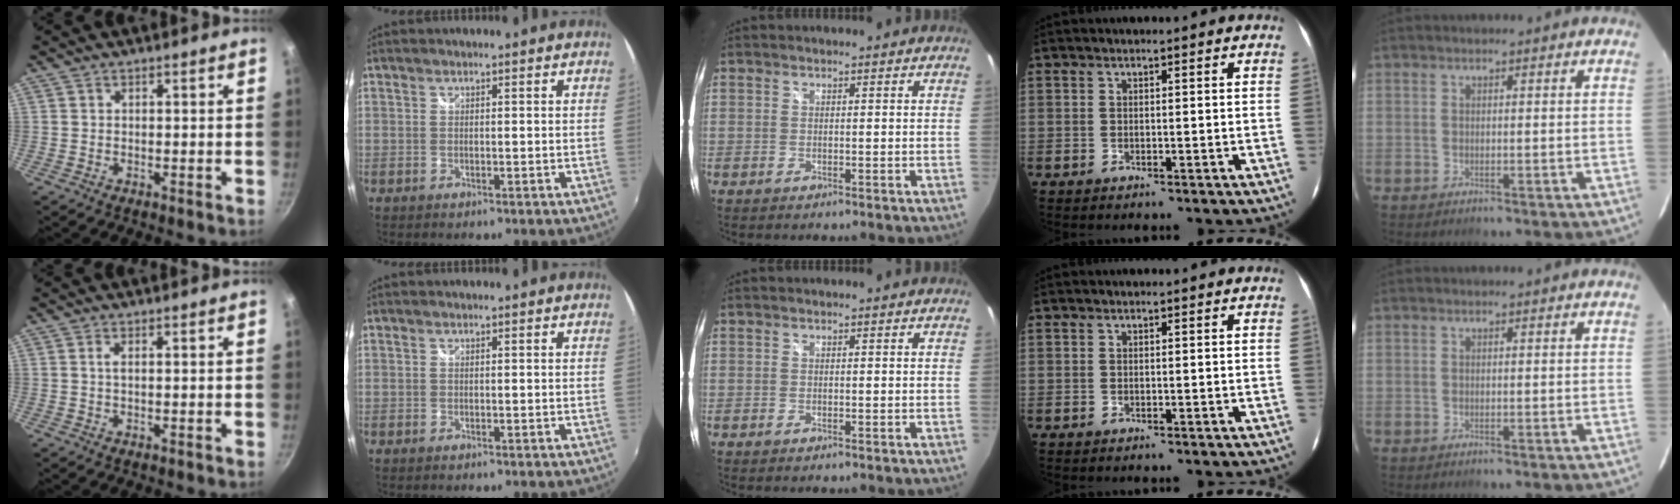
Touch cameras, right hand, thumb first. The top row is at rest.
{"thumb": {"total": 1.2, "force": [0.1, 0.2, 1.2], "torque": [-0.027, 0.002, -0.001]}}